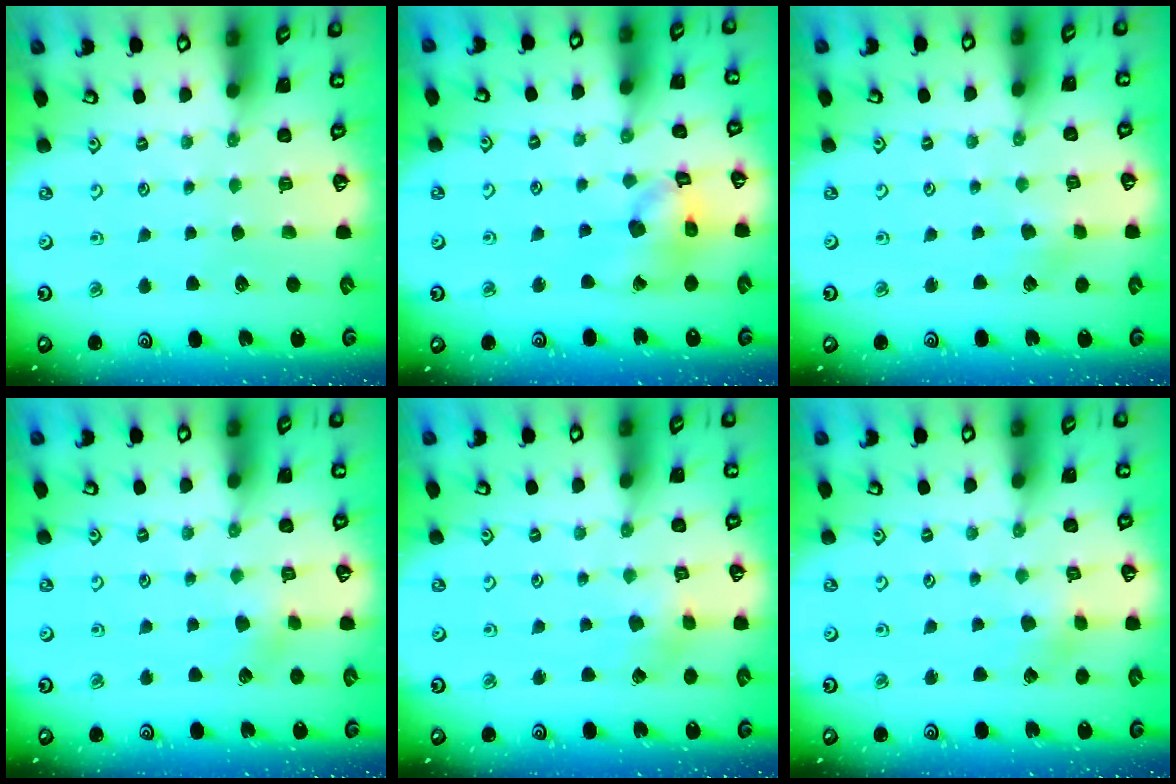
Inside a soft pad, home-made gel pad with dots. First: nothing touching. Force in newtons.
{"total": 12.0, "press": 11.8, "slide": 1.7}
{"total": 1.8, "press": 1.8, "slide": 0.2}
{"total": 2.9, "press": 2.8, "slide": 0.2}
{"total": 2.6, "press": 2.6, "slide": 0.3}
{"total": 2.1, "press": 2.1, "slide": 0.1}